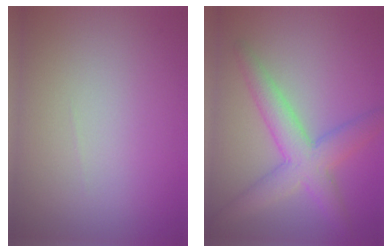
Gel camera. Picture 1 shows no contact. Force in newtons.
{"total": 5.0, "press": 5.0, "slide": 0.2}